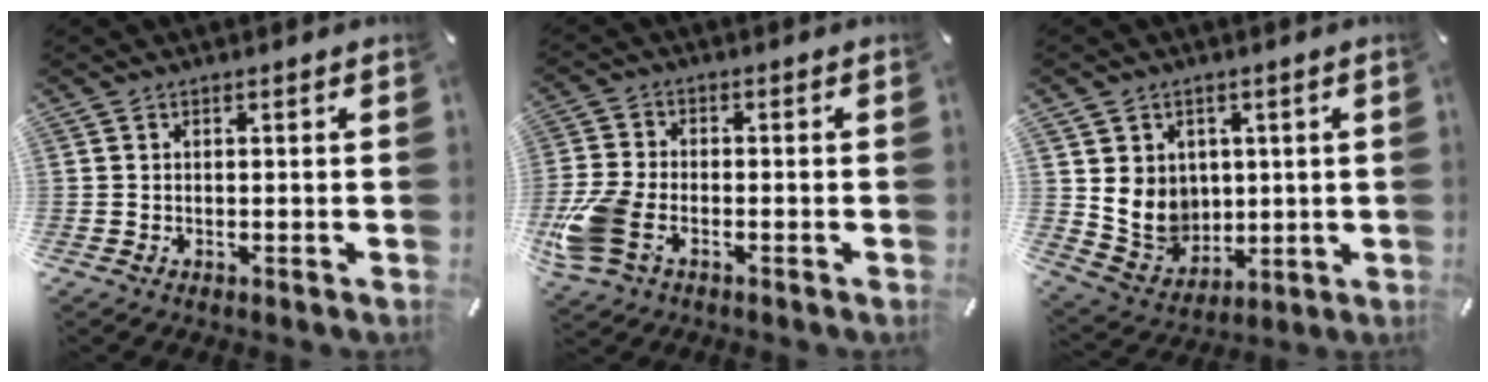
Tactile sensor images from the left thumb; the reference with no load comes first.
{"total": 10.8, "force": [-4.4, 6.7, 7.2], "torque": [-0.163, 0.006, -0.078]}
{"total": 9.5, "force": [2.1, 9.0, 2.2], "torque": [-0.052, -0.021, 0.051]}